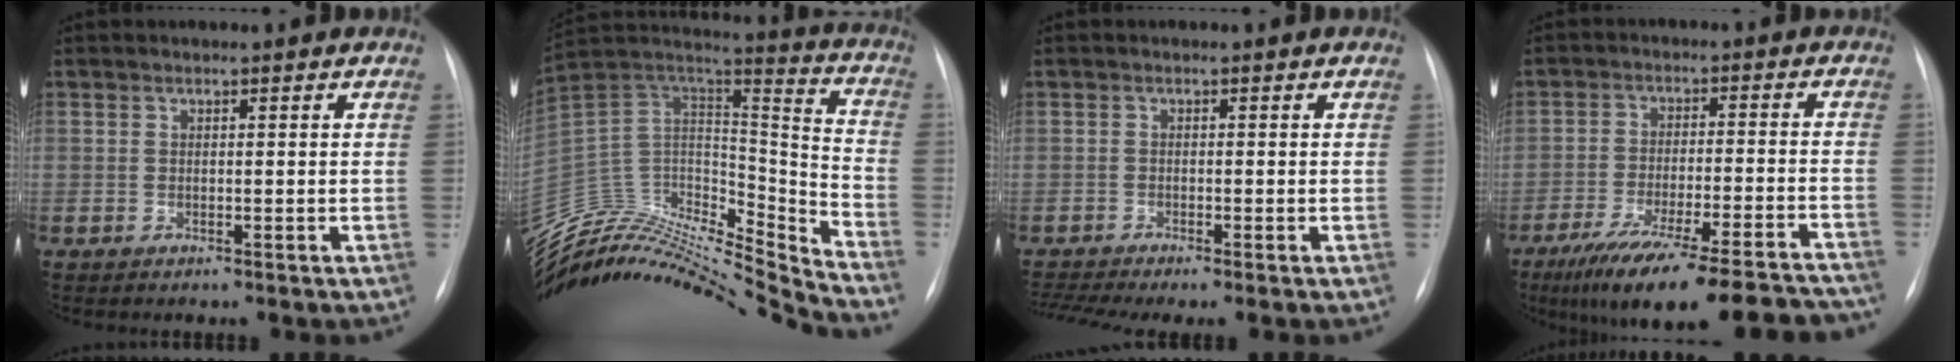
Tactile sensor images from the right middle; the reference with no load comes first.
{"total": 26.9, "force": [-26.2, 2.5, 5.3], "torque": [-0.107, 0.048, -0.423]}
{"total": 4.7, "force": [-3.7, -0.3, 2.9], "torque": [-0.056, -0.005, -0.064]}
{"total": 23.8, "force": [-20.5, 2.8, 11.7], "torque": [-0.134, -0.019, -0.289]}